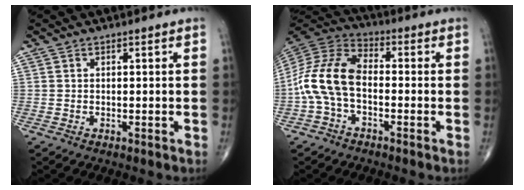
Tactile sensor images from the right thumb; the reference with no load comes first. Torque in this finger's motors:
{"motor_torque": [1.78, 2.20, 0.89, -0.86, 0.15]}